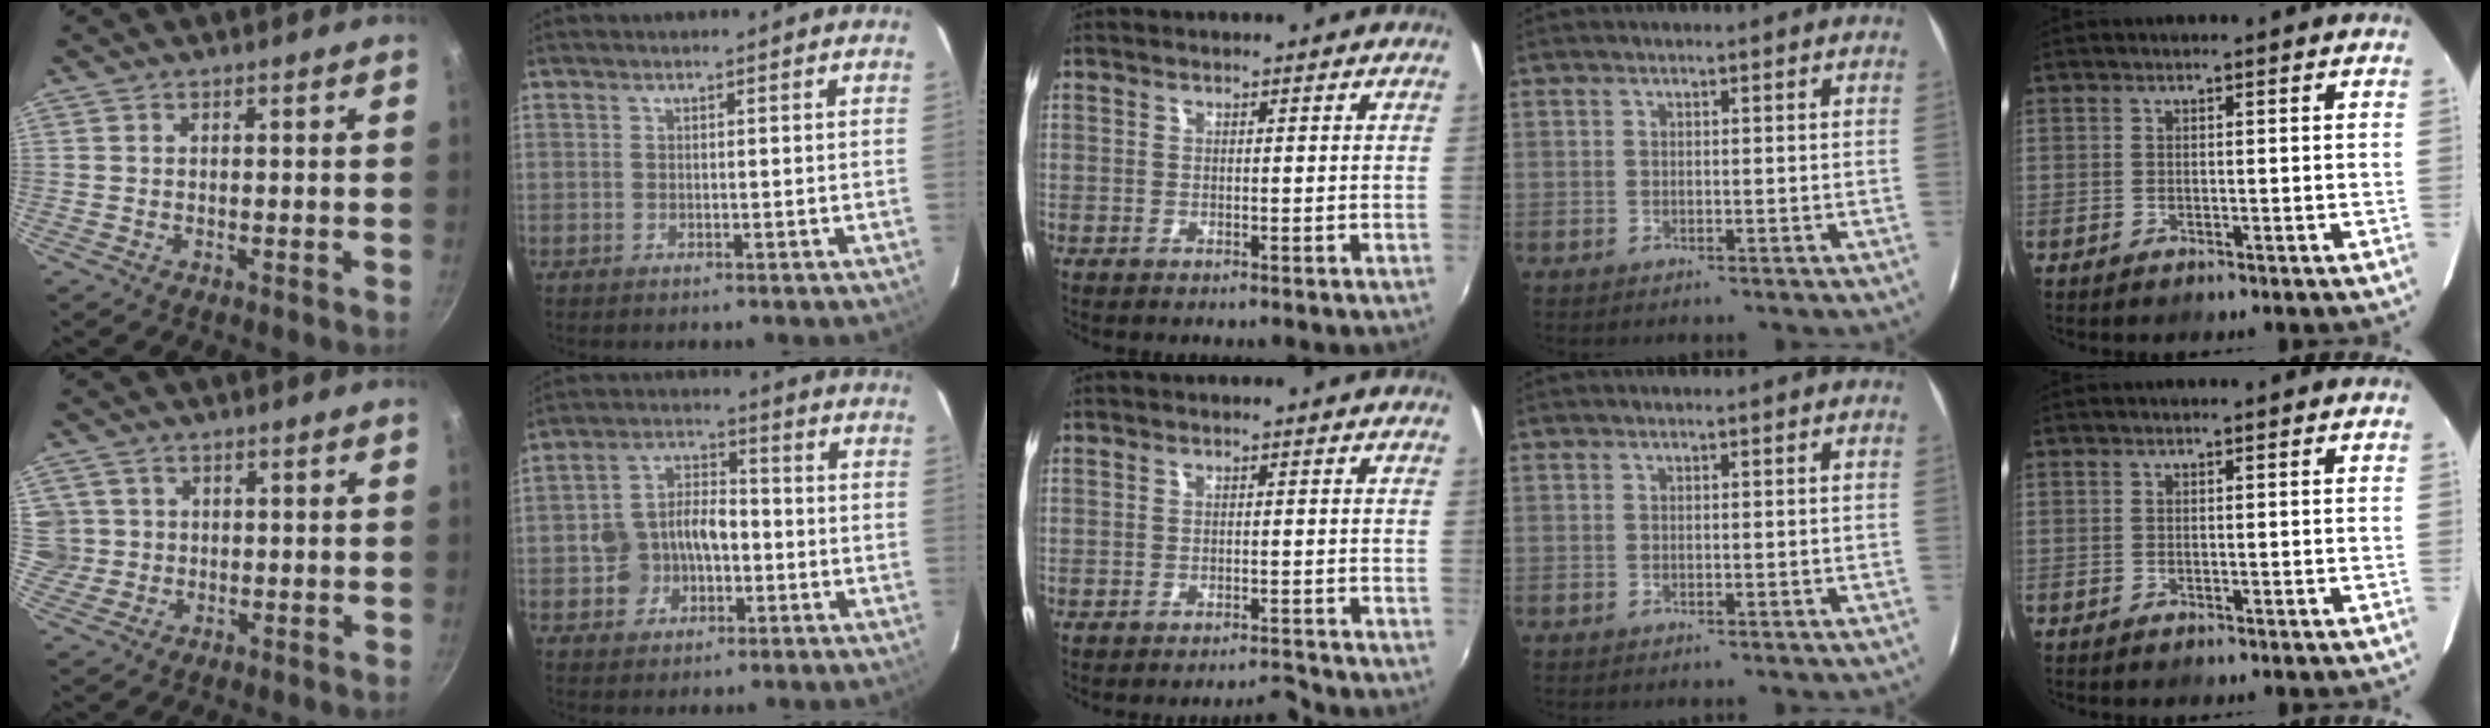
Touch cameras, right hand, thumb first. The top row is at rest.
{"thumb": {"total": 4.9, "force": [0.6, 4.8, 0.8], "torque": [0.011, 0.007, 0.013]}, "index": {"total": 8.6, "force": [-2.2, 6.9, 4.6], "torque": [-0.099, 0.027, -0.034]}, "middle": {"total": 2.7, "force": [-2.7, -0.1, 0.2], "torque": [-0.006, -0.002, -0.043]}}